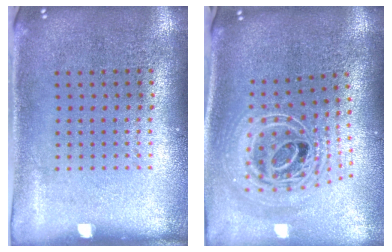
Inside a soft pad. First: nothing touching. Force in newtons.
{"total": 2.6, "press": 1.9, "slide": 1.9}